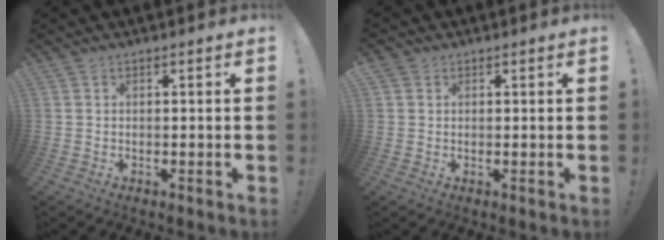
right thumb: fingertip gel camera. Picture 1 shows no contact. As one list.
[{"total": 1.5, "force": [0.9, 1.1, 0.5], "torque": [-0.012, 0.000, 0.019]}]